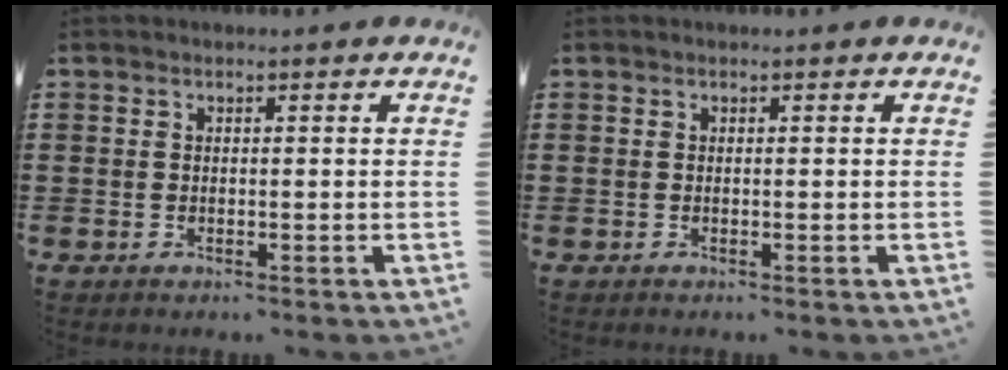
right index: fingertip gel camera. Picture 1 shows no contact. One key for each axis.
{"total": 0.0}